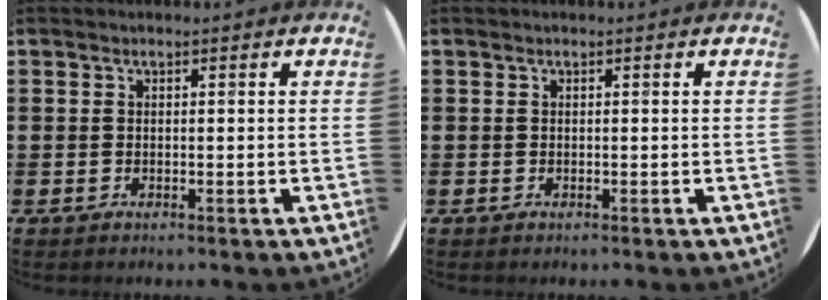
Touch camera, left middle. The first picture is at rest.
{"total": 0.0}